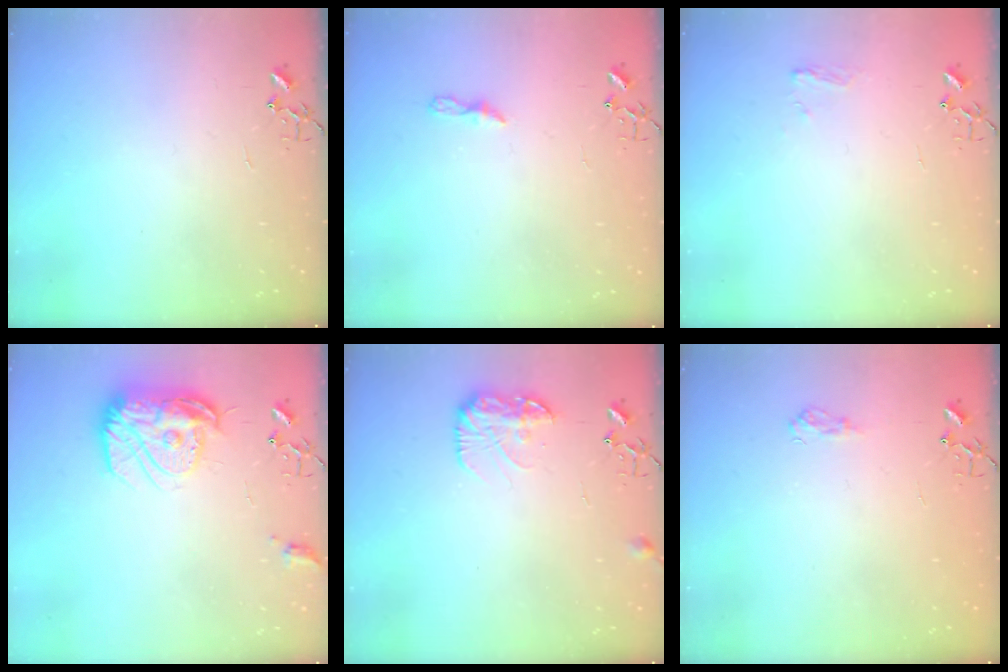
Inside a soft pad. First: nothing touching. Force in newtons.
{"total": 5.1, "press": 5.0, "slide": 0.4}
{"total": 5.9, "press": 5.9, "slide": 0.7}
{"total": 16.1, "press": 16.0, "slide": 1.4}
{"total": 10.3, "press": 10.3, "slide": 0.8}
{"total": 7.5, "press": 7.4, "slide": 0.9}